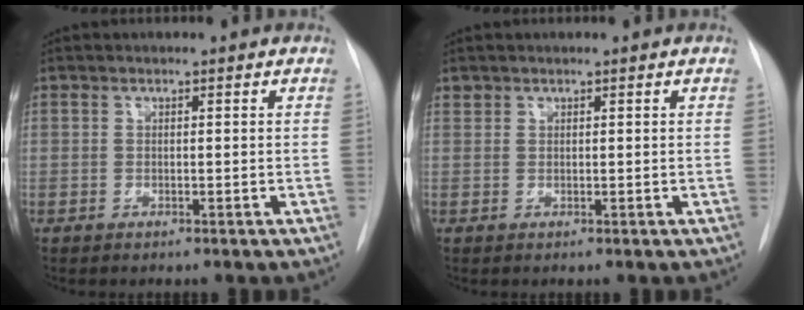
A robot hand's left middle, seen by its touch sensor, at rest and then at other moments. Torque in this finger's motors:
{"motor_torque": [0.04, -0.03, 0.15, 0.01]}